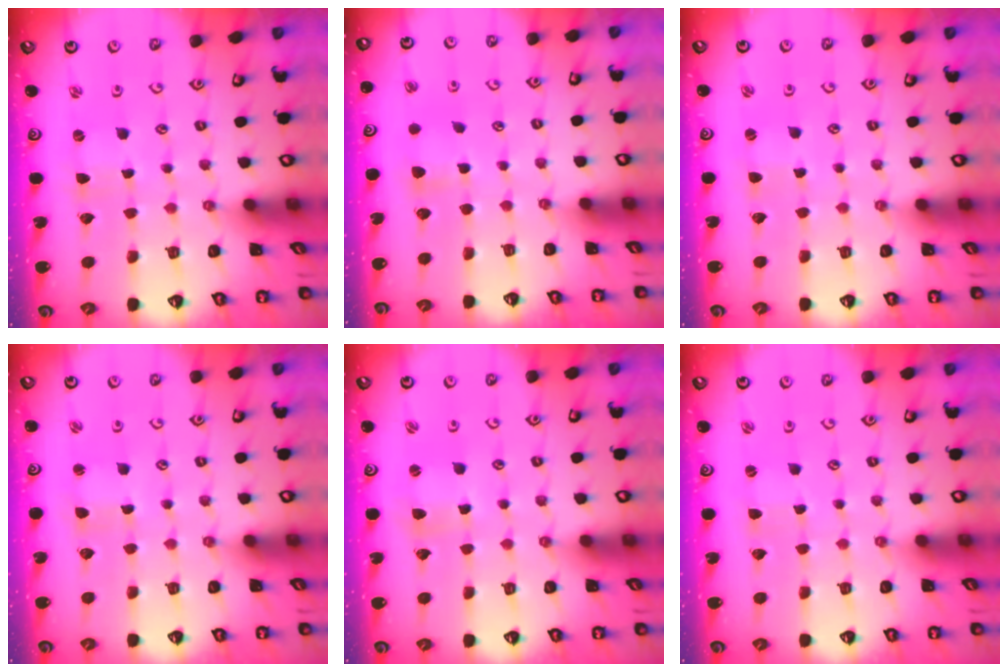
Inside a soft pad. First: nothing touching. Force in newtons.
{"total": 4.5, "press": 4.4, "slide": 0.8}
{"total": 2.0, "press": 2.0, "slide": 0.3}
{"total": 0.9, "press": 0.9, "slide": 0.3}
{"total": 2.5, "press": 2.5, "slide": 0.3}
{"total": 0.7, "press": 0.7, "slide": 0.1}